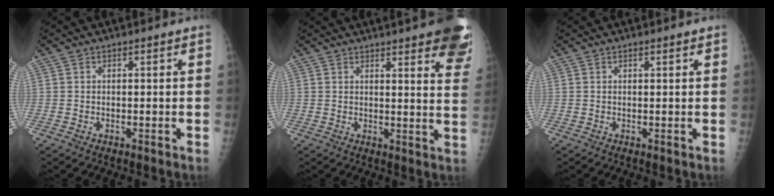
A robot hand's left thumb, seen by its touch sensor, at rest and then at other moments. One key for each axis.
{"total": 17.6, "fx": 12.1, "fy": 3.6, "fz": 12.2, "tx": -0.129, "ty": -0.042, "tz": 0.129}
{"total": 0.8, "fx": 0.5, "fy": 0.0, "fz": 0.5, "tx": -0.007, "ty": 0.000, "tz": 0.009}